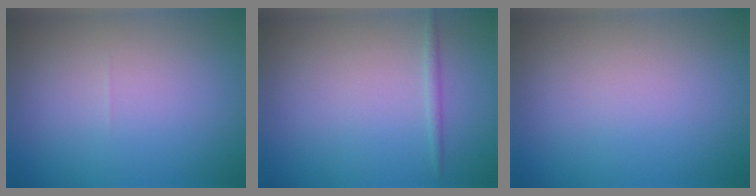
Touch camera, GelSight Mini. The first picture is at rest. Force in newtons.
{"total": 0.8, "press": 0.8, "slide": 0.0}
{"total": 0.0}